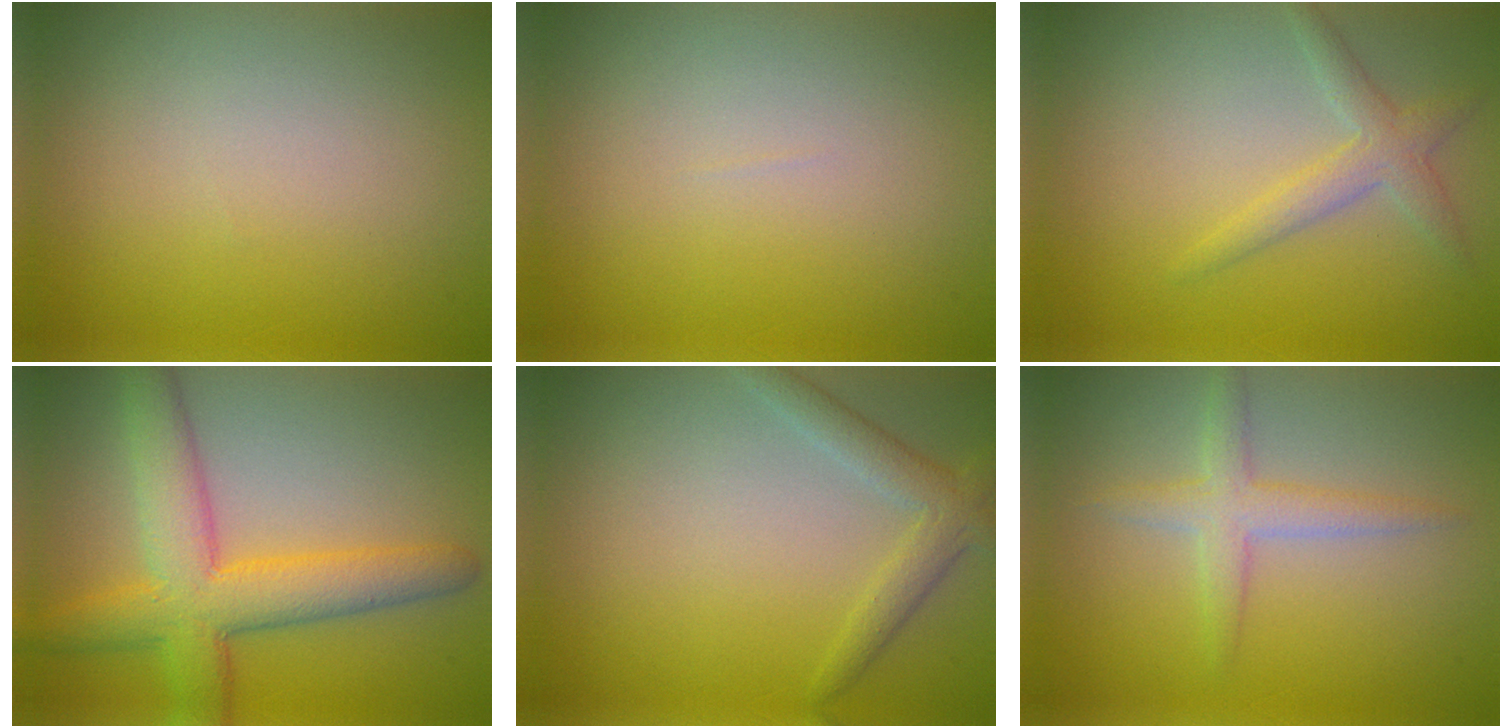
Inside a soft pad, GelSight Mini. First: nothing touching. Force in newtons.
{"total": 0.0}
{"total": 2.4, "press": 2.4, "slide": 0.2}
{"total": 7.2, "press": 7.2, "slide": 0.2}
{"total": 2.6, "press": 2.5, "slide": 0.1}
{"total": 2.4, "press": 2.4, "slide": 0.1}